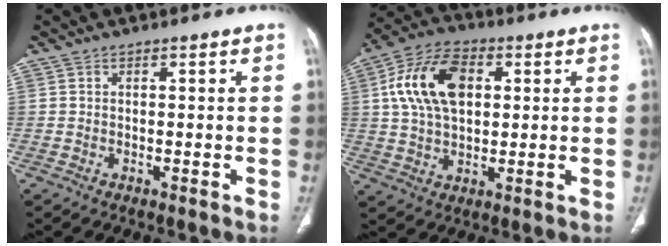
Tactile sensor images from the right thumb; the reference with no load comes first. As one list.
[{"total": 14.6, "force": [3.2, 9.1, 11.0], "torque": [-0.199, 0.013, 0.054]}]